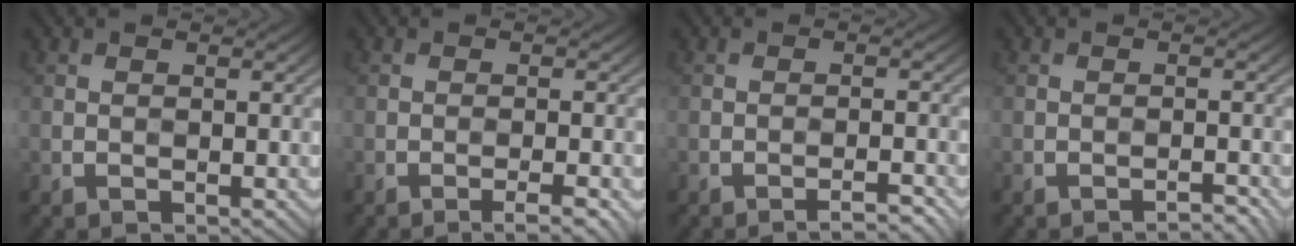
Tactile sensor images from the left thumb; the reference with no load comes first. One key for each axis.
{"total": 2.9, "fx": -1.5, "fy": 0.3, "fz": 2.4, "tx": -0.034, "ty": 0.010, "tz": -0.027}
{"total": 2.3, "fx": -1.8, "fy": 0.1, "fz": 1.5, "tx": -0.021, "ty": 0.010, "tz": -0.032}
{"total": 1.5, "fx": -1.3, "fy": 0.1, "fz": 0.7, "tx": -0.003, "ty": 0.008, "tz": -0.022}